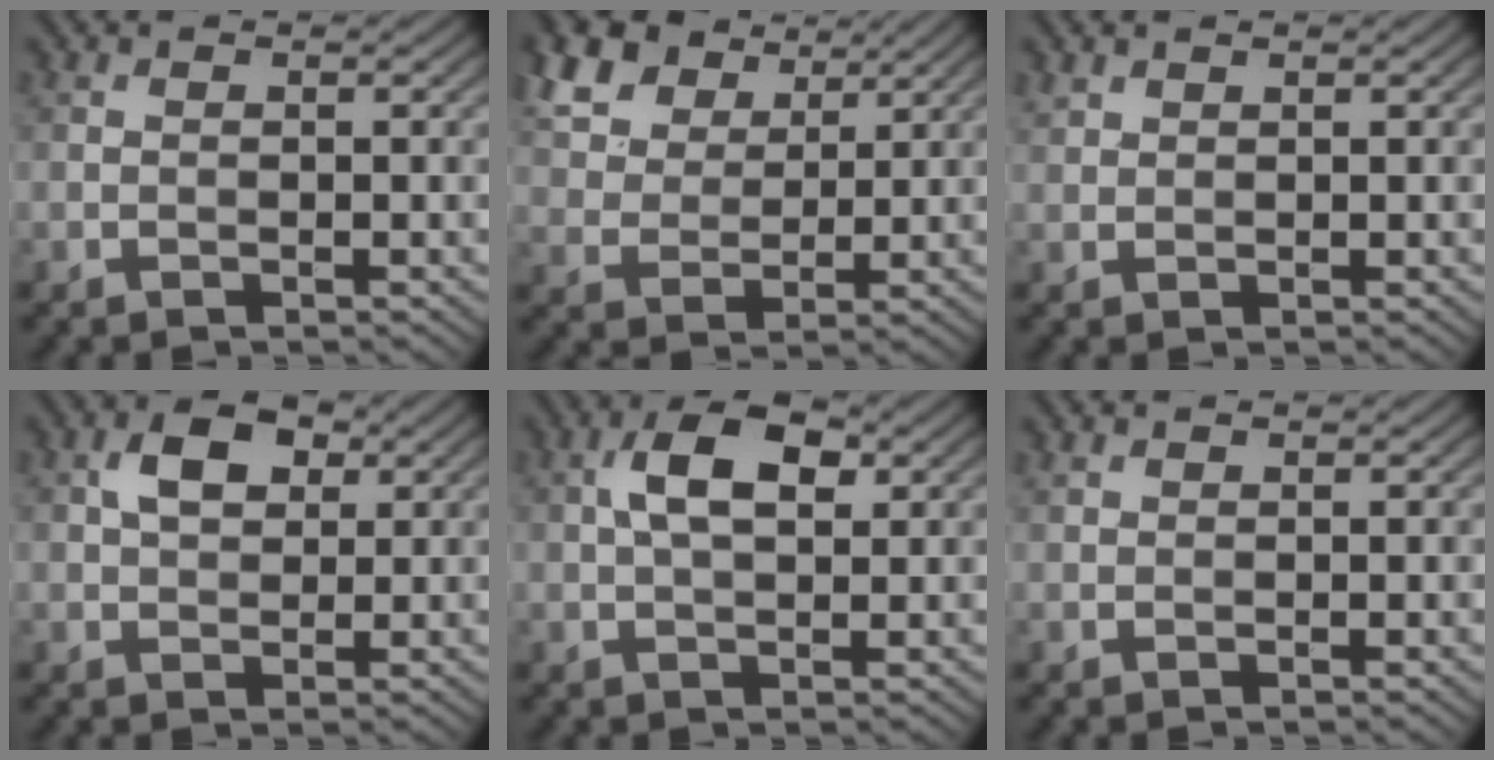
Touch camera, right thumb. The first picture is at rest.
{"total": 10.0, "force": [6.3, 5.9, 5.0], "torque": [-0.149, 0.019, 0.122]}
{"total": 1.2, "force": [1.0, 0.5, 0.3], "torque": [-0.009, 0.002, 0.026]}
{"total": 4.6, "force": [1.5, 2.9, 3.2], "torque": [-0.060, 0.009, 0.022]}
{"total": 6.0, "force": [1.4, 3.1, 4.9], "torque": [-0.094, 0.009, 0.020]}
{"total": 0.7, "force": [0.6, 0.3, 0.2], "torque": [-0.006, 0.000, 0.015]}